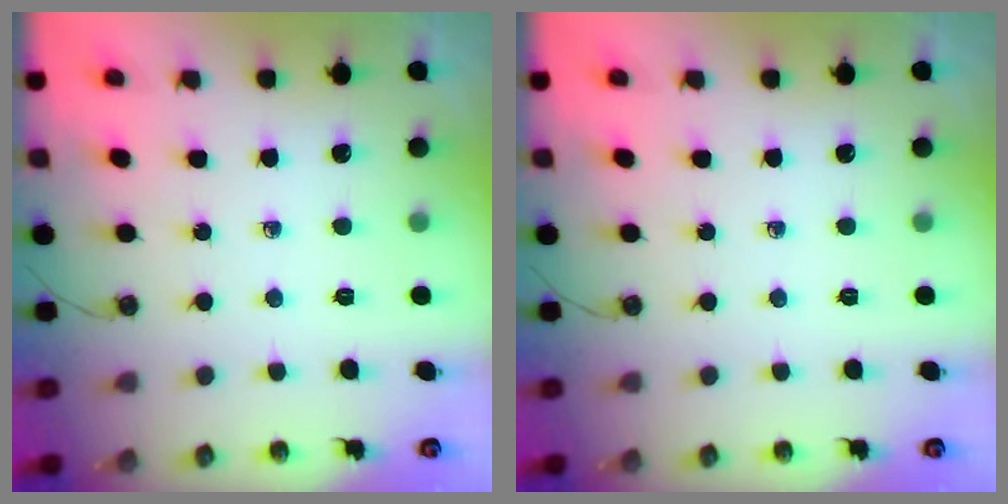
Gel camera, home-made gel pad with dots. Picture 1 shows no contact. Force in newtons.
{"total": 0.0}